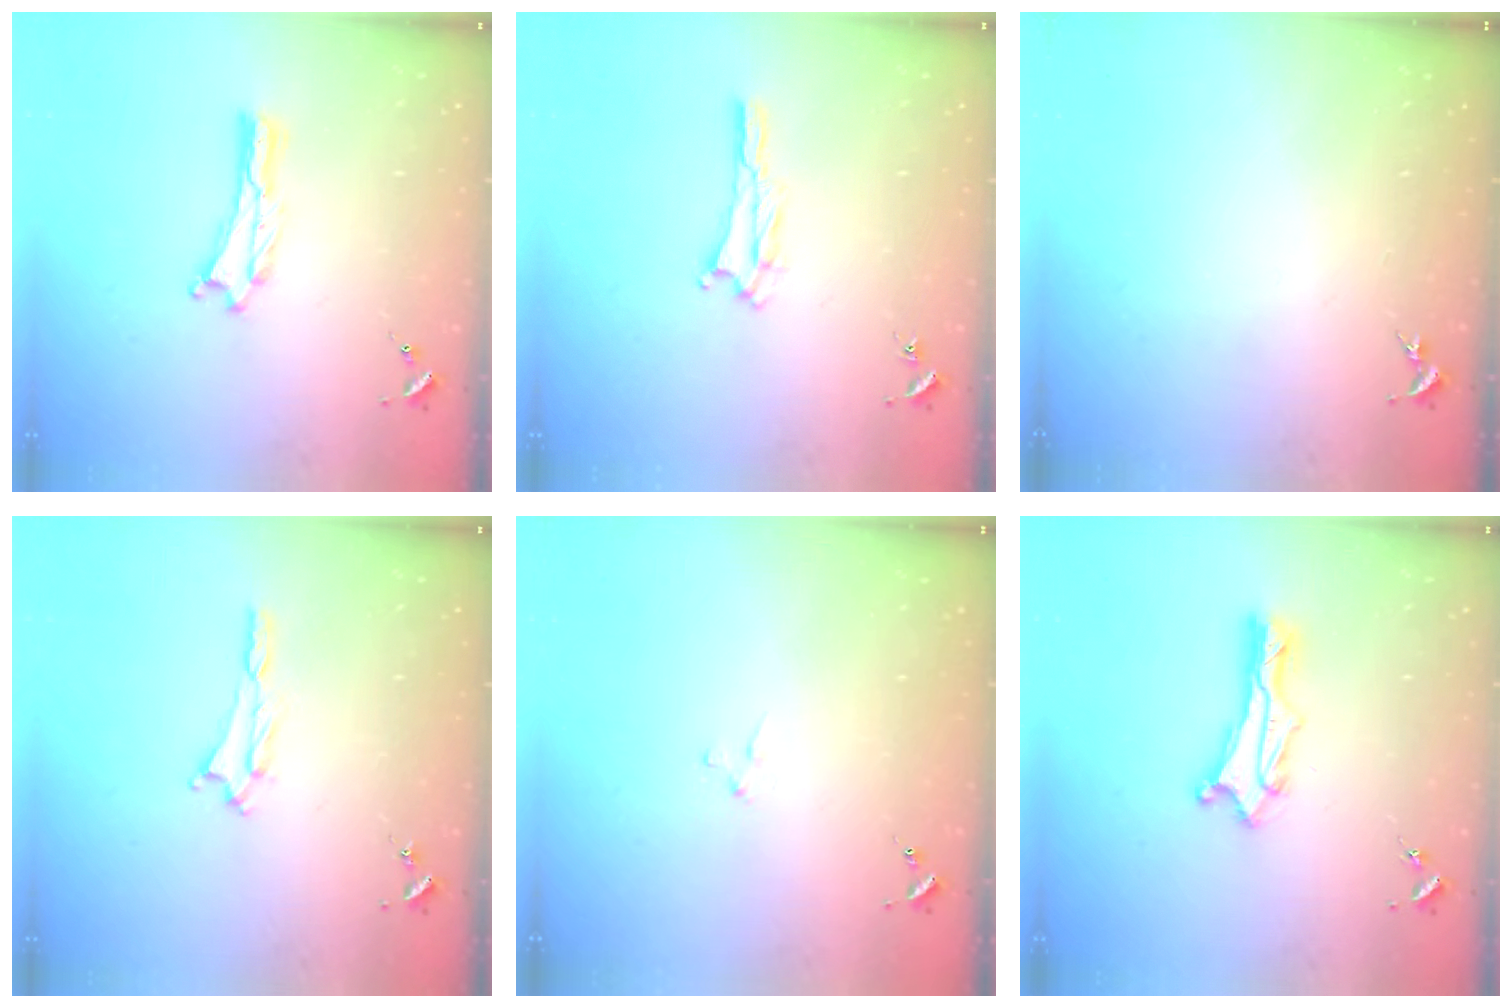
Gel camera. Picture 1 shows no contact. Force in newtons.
{"total": 2.1, "press": 2.1, "slide": 0.3}
{"total": 0.0}
{"total": 1.2, "press": 1.2, "slide": 0.2}
{"total": 2.0, "press": 2.0, "slide": 0.2}
{"total": 2.4, "press": 2.4, "slide": 0.3}